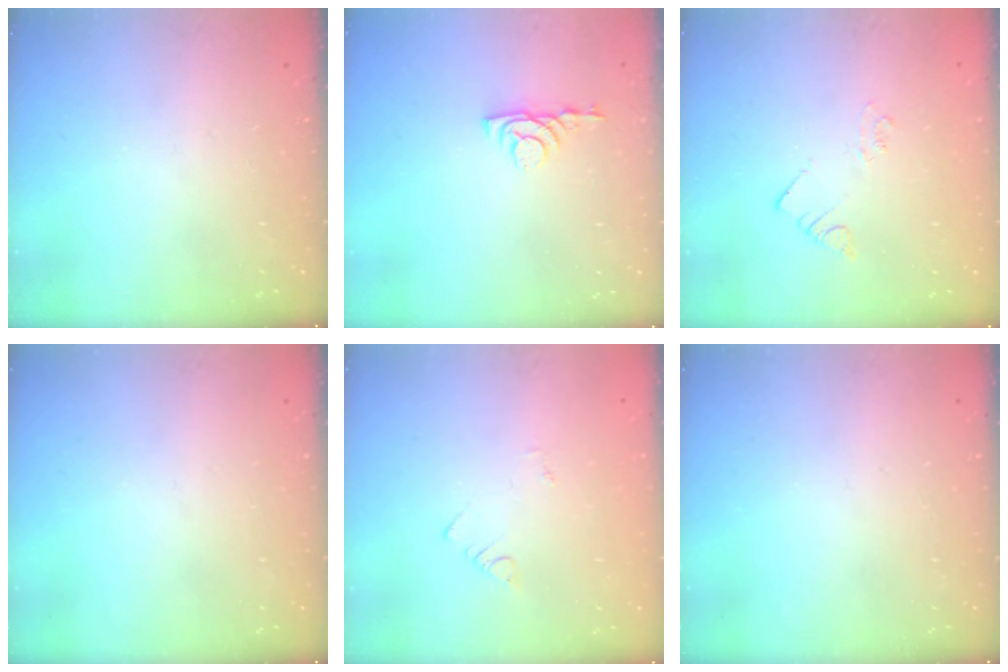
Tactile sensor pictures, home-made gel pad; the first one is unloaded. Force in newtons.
{"total": 3.7, "press": 3.7, "slide": 0.6}
{"total": 2.2, "press": 2.2, "slide": 0.1}
{"total": 0.0}
{"total": 1.1, "press": 1.1, "slide": 0.3}
{"total": 0.0}